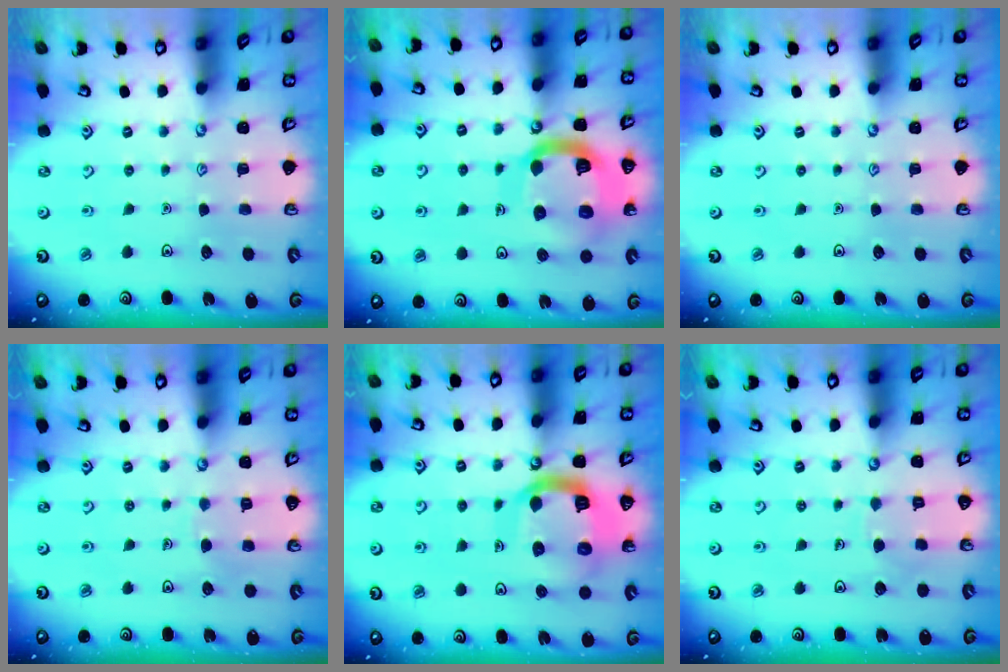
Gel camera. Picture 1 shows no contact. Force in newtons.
{"total": 18.2, "press": 18.1, "slide": 1.8}
{"total": 0.0}
{"total": 4.4, "press": 4.4, "slide": 0.3}
{"total": 15.8, "press": 15.7, "slide": 1.9}
{"total": 5.8, "press": 5.8, "slide": 0.4}